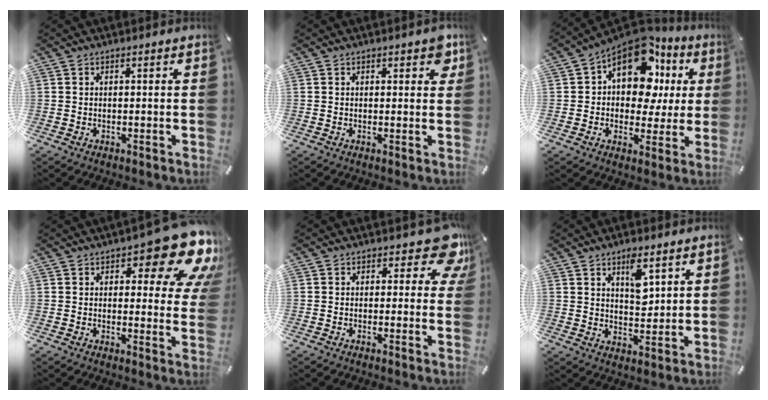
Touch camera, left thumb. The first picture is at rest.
{"total": 3.3, "force": [1.7, 1.8, 2.2], "torque": [-0.018, -0.003, 0.022]}
{"total": 15.5, "force": [6.5, 9.7, 10.2], "torque": [-0.163, -0.045, 0.113]}
{"total": 15.5, "force": [8.9, 6.0, 11.1], "torque": [-0.139, -0.063, 0.150]}
{"total": 9.1, "force": [5.0, 4.2, 6.3], "torque": [-0.057, -0.034, 0.081]}
{"total": 7.5, "force": [4.3, 4.1, 4.6], "torque": [-0.055, -0.024, 0.069]}